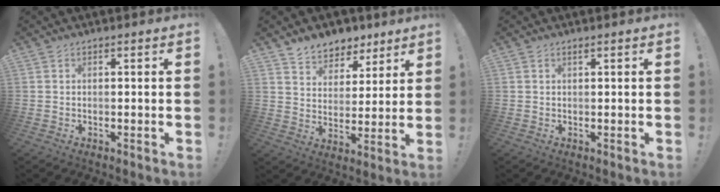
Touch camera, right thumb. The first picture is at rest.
{"total": 7.7, "force": [6.1, 4.6, 0.6], "torque": [-0.011, -0.055, 0.119]}
{"total": 0.7, "force": [0.4, -0.1, 0.5], "torque": [-0.019, 0.004, 0.009]}